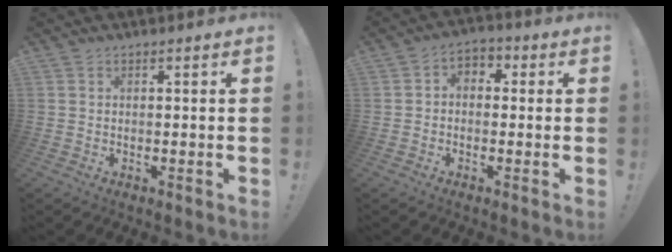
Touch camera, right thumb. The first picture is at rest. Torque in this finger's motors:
{"motor_torque": [0.16, -0.06, -0.14, 0.18, 0.03]}